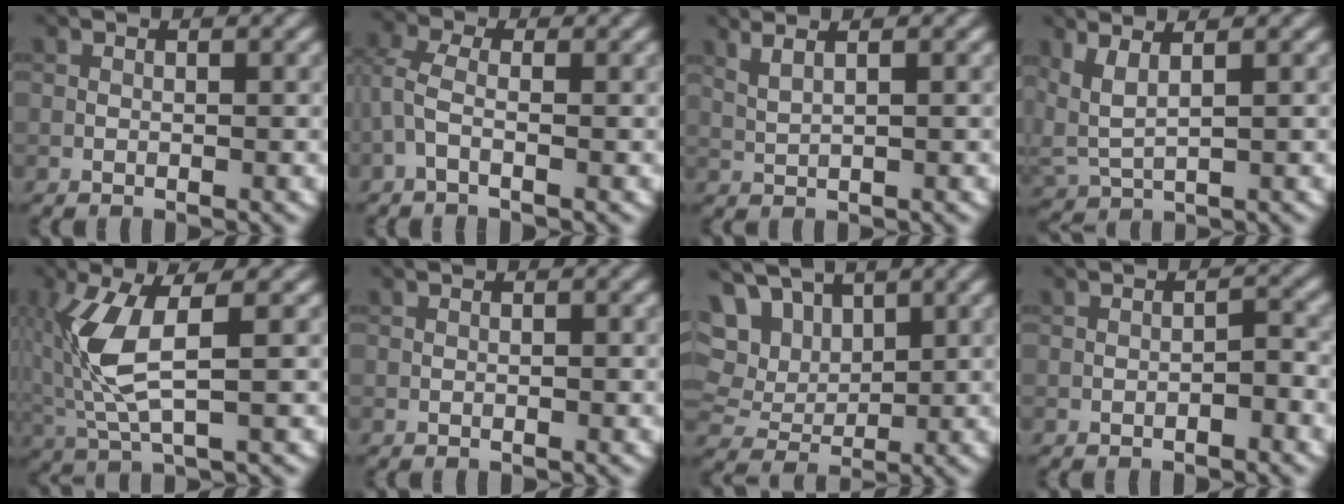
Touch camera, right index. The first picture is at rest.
{"total": 2.4, "force": [-0.5, 1.3, 2.0], "torque": [-0.054, 0.007, -0.019]}
{"total": 3.4, "force": [2.2, 1.3, 2.3], "torque": [-0.034, 0.016, 0.021]}
{"total": 3.3, "force": [1.6, 1.2, 2.6], "torque": [-0.069, -0.004, 0.041]}
{"total": 5.8, "force": [0.8, 1.9, 5.5], "torque": [-0.143, -0.004, 0.022]}
{"total": 0.0}
{"total": 10.1, "force": [5.3, 6.7, 5.4], "torque": [-0.122, 0.022, 0.080]}
{"total": 1.2, "force": [-0.8, 0.4, 0.8], "torque": [-0.010, 0.006, -0.011]}